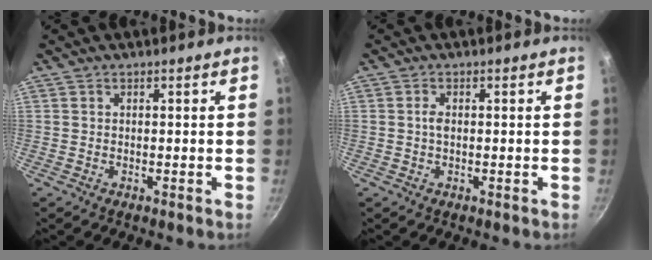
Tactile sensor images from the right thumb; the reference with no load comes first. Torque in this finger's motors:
{"motor_torque": [0.72, 0.43, 0.45, -0.04, -0.01]}